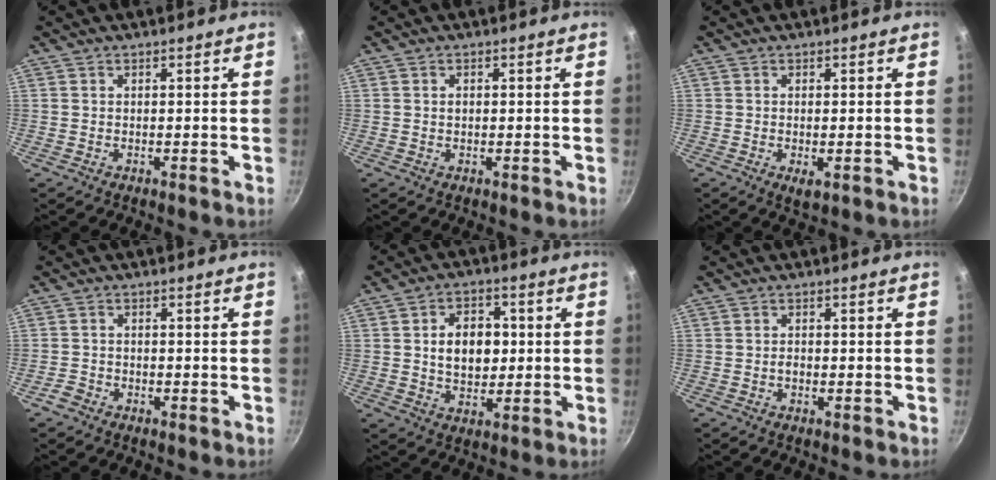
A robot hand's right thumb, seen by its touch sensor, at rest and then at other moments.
{"total": 1.1, "force": [0.2, 0.8, 0.8], "torque": [-0.012, 0.003, 0.002]}
{"total": 2.5, "force": [-0.7, 1.0, 2.2], "torque": [-0.041, -0.008, -0.011]}
{"total": 2.0, "force": [-1.6, 1.1, 0.6], "torque": [-0.014, 0.013, -0.032]}
{"total": 9.8, "force": [1.0, 6.9, 6.9], "torque": [-0.080, 0.004, 0.014]}
{"total": 1.3, "force": [-0.4, 0.8, 1.0], "torque": [-0.020, 0.003, -0.010]}